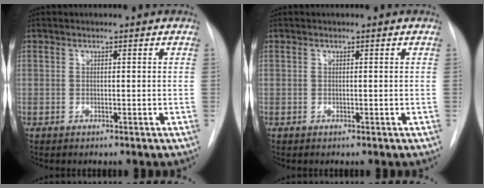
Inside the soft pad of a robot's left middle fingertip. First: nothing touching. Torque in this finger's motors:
{"motor_torque": [-0.06, 0.06, -0.04, 0.00]}